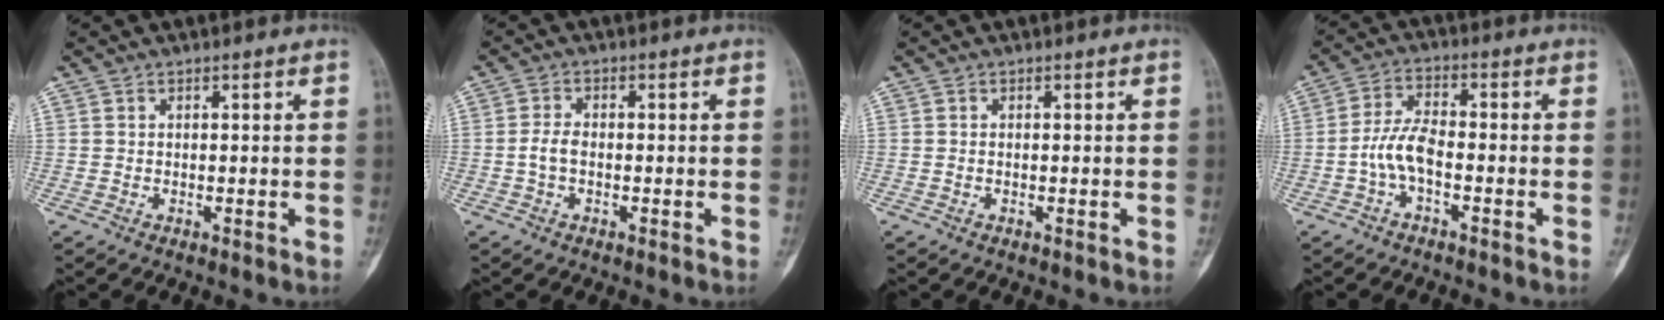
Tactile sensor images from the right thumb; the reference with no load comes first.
{"total": 3.0, "force": [-0.6, 1.8, 2.3], "torque": [-0.051, 0.009, -0.013]}
{"total": 0.0}
{"total": 6.1, "force": [-2.0, 2.6, 5.1], "torque": [-0.108, 0.024, -0.044]}